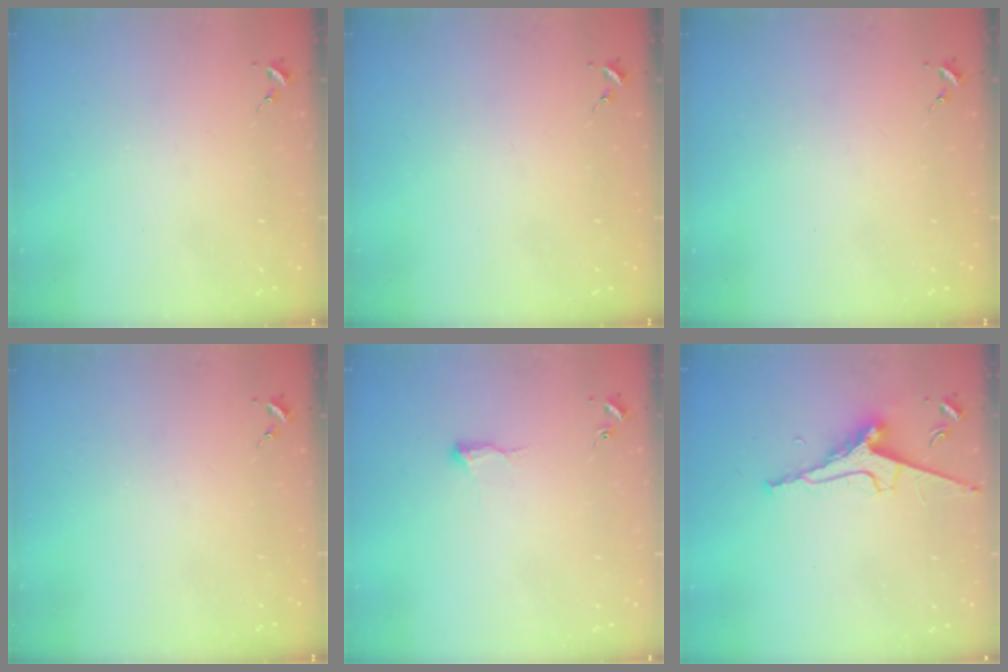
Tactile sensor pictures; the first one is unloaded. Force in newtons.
{"total": 0.0}
{"total": 0.0}
{"total": 0.0}
{"total": 6.0, "press": 5.9, "slide": 0.8}
{"total": 9.5, "press": 9.4, "slide": 1.1}